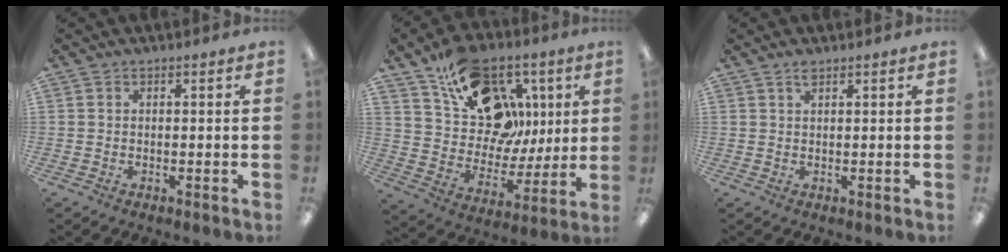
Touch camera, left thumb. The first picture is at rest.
{"total": 20.0, "force": [10.5, 13.7, 10.1], "torque": [-0.158, -0.047, 0.197]}
{"total": 1.0, "force": [0.8, 0.2, 0.6], "torque": [-0.013, -0.001, 0.015]}